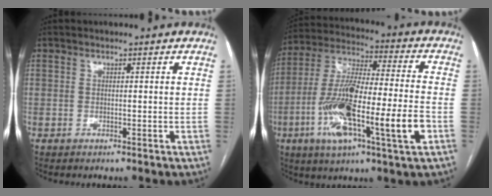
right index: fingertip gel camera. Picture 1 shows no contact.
{"total": 19.9, "force": [-6.3, 2.2, 18.7], "torque": [-0.342, -0.010, -0.110]}